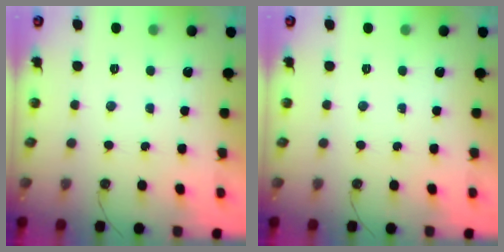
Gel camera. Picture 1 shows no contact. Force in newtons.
{"total": 0.0}